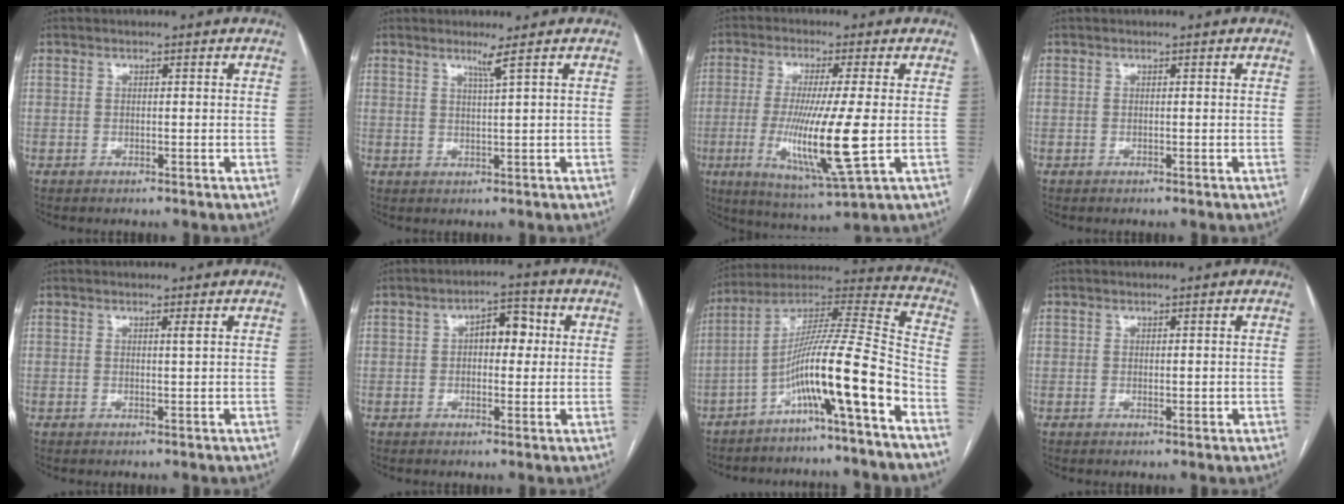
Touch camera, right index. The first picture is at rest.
{"total": 2.0, "force": [1.2, -1.0, 1.2], "torque": [-0.032, -0.011, 0.028]}
{"total": 13.4, "force": [-1.9, 0.0, 13.3], "torque": [-0.259, -0.034, -0.034]}
{"total": 0.0}
{"total": 0.7, "force": [0.3, -0.2, 0.5], "torque": [-0.015, -0.001, 0.011]}
{"total": 5.2, "force": [0.8, 2.7, 4.4], "torque": [-0.063, 0.021, 0.010]}
{"total": 15.3, "force": [-7.4, -0.6, 13.3], "torque": [-0.240, 0.015, -0.133]}
{"total": 1.0, "force": [0.0, 0.6, 0.8], "torque": [-0.013, -0.002, 0.006]}